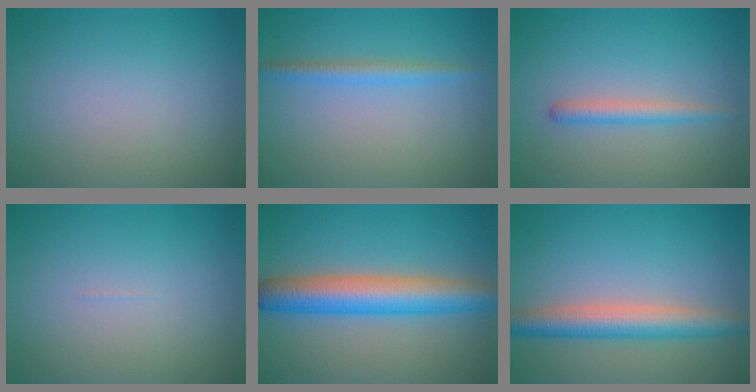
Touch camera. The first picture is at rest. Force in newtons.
{"total": 1.9, "press": 1.9, "slide": 0.0}
{"total": 1.9, "press": 1.8, "slide": 0.2}
{"total": 0.0}
{"total": 6.9, "press": 6.9, "slide": 0.1}
{"total": 4.8, "press": 4.8, "slide": 0.2}